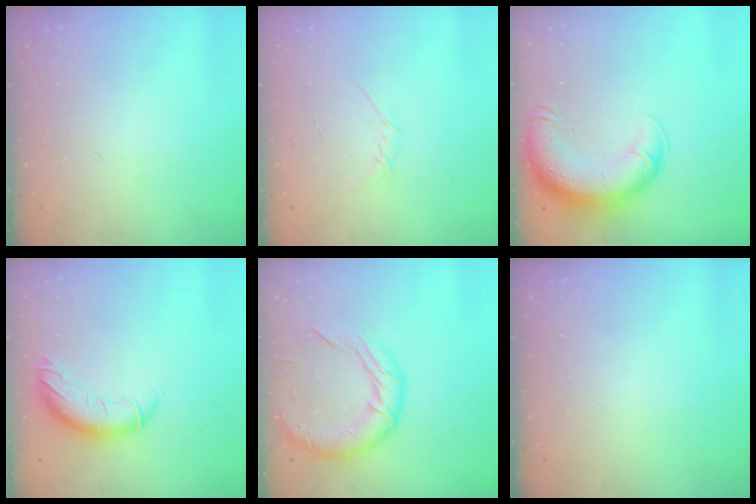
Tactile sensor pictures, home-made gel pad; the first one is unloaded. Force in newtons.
{"total": 3.0, "press": 2.9, "slide": 0.6}
{"total": 15.5, "press": 15.1, "slide": 3.7}
{"total": 12.0, "press": 11.7, "slide": 2.7}
{"total": 15.8, "press": 15.8, "slide": 1.2}
{"total": 0.0}